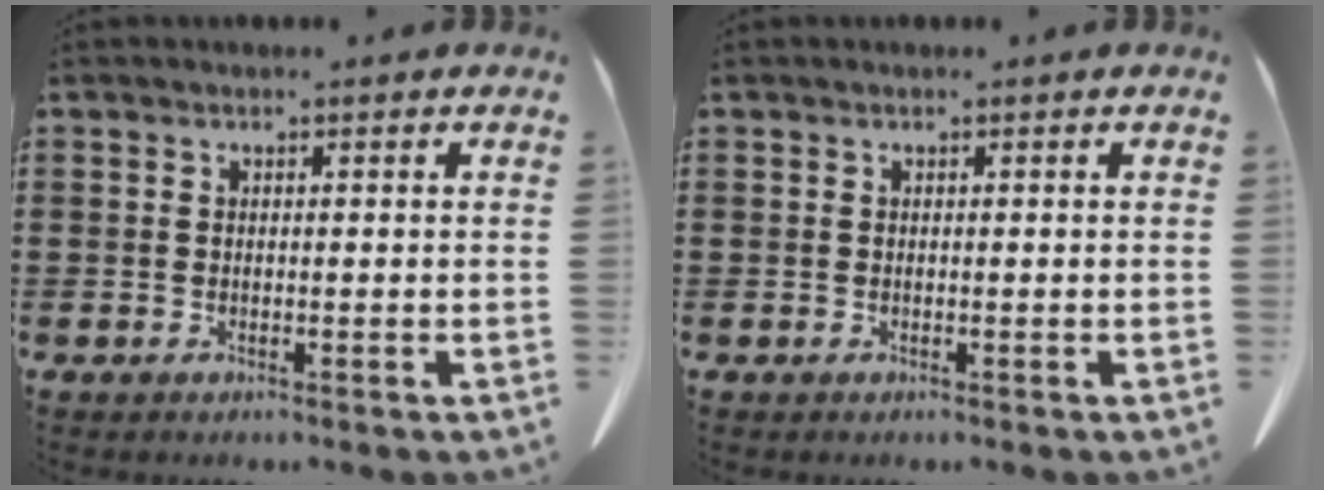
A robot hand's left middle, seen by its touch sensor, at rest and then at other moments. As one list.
[{"total": 0.0}]